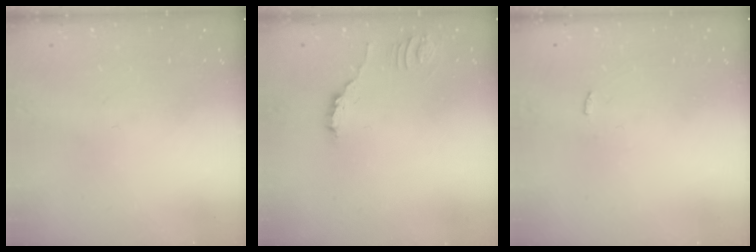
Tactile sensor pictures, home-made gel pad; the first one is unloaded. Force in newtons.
{"total": 3.8, "press": 3.8, "slide": 0.2}
{"total": 1.9, "press": 1.9, "slide": 0.1}